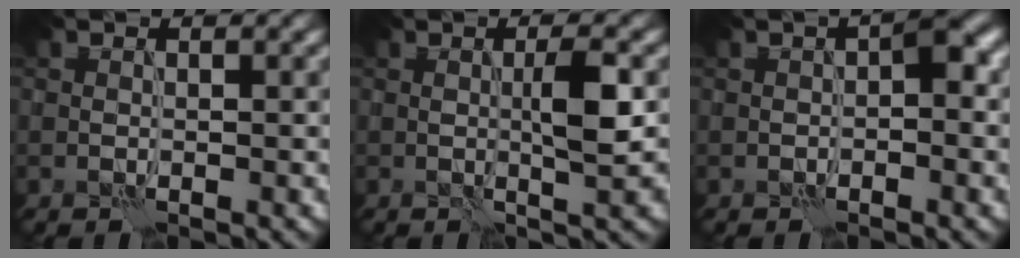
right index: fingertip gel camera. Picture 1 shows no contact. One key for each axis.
{"total": 3.6, "fx": 0.0, "fy": 0.4, "fz": 3.6, "tx": -0.062, "ty": 0.005, "tz": 0.000}
{"total": 2.4, "fx": -0.4, "fy": 0.9, "fz": 2.2, "tx": -0.024, "ty": 0.010, "tz": -0.011}